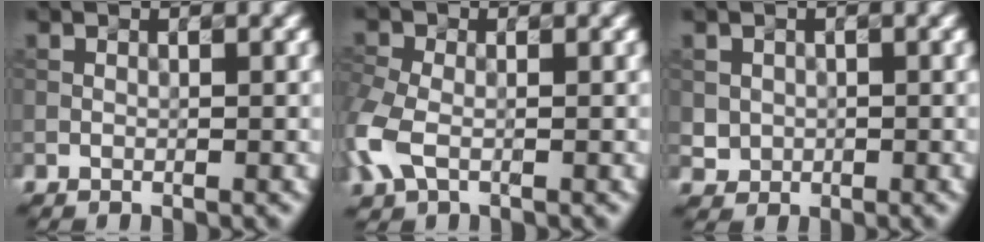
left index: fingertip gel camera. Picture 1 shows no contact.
{"total": 4.3, "force": [-1.1, 2.7, 3.1], "torque": [-0.092, -0.001, -0.034]}
{"total": 1.7, "force": [0.0, 1.6, 0.4], "torque": [-0.002, -0.007, 0.004]}